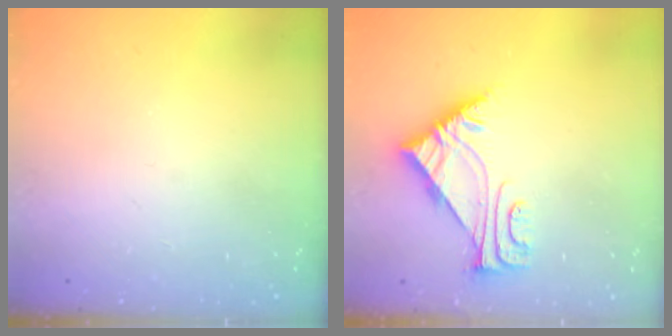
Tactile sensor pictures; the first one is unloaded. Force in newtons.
{"total": 6.2, "press": 6.2, "slide": 0.2}